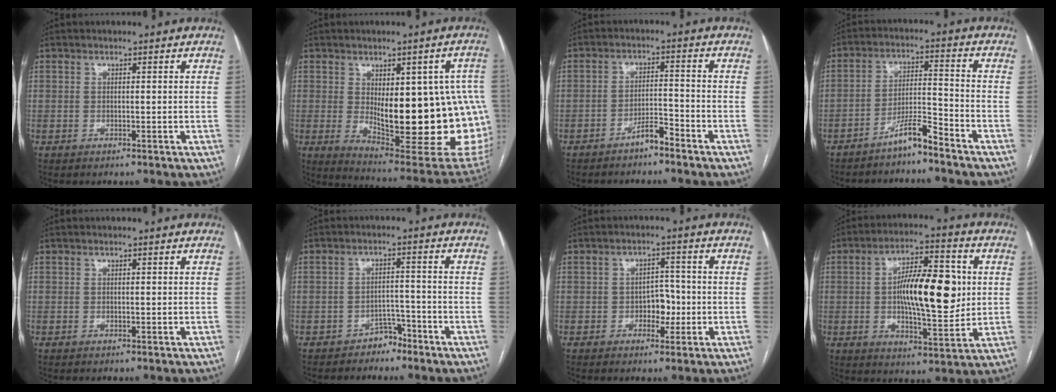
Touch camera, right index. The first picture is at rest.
{"total": 24.0, "force": [-1.4, 7.8, 22.6], "torque": [-0.212, 0.005, 0.014]}
{"total": 3.7, "force": [-3.0, 0.5, 2.1], "torque": [-0.034, 0.004, -0.055]}
{"total": 5.9, "force": [-4.9, 0.1, 3.3], "torque": [-0.059, -0.003, -0.092]}
{"total": 0.0}
{"total": 3.2, "force": [-2.7, 1.7, 0.6], "torque": [-0.006, 0.009, -0.040]}
{"total": 3.9, "force": [-1.1, 2.5, 2.8], "torque": [-0.035, 0.008, -0.015]}
{"total": 14.4, "force": [1.1, 4.3, 13.7], "torque": [-0.226, 0.012, 0.018]}